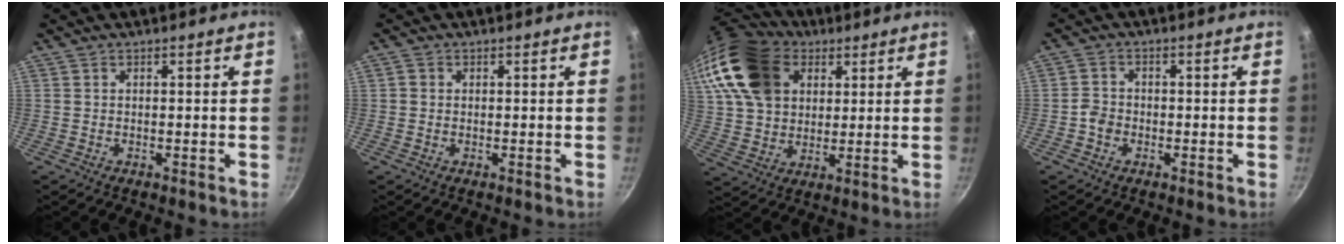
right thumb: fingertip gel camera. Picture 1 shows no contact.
{"total": 0.9, "force": [0.1, 0.9, 0.3], "torque": [-0.003, 0.003, -0.001]}
{"total": 22.3, "force": [8.9, 16.3, 12.2], "torque": [-0.238, 0.008, 0.167]}
{"total": 2.9, "force": [-1.1, 2.4, 1.1], "torque": [-0.008, 0.015, -0.026]}